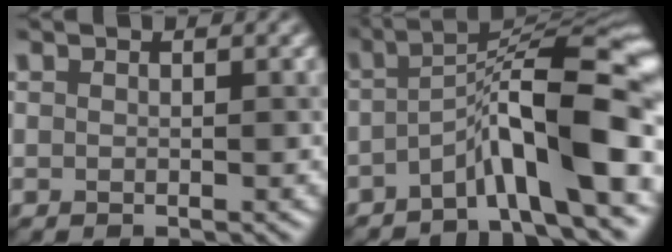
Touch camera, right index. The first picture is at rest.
{"total": 10.0, "force": [-3.3, 1.9, 9.3], "torque": [-0.128, 0.023, -0.065]}